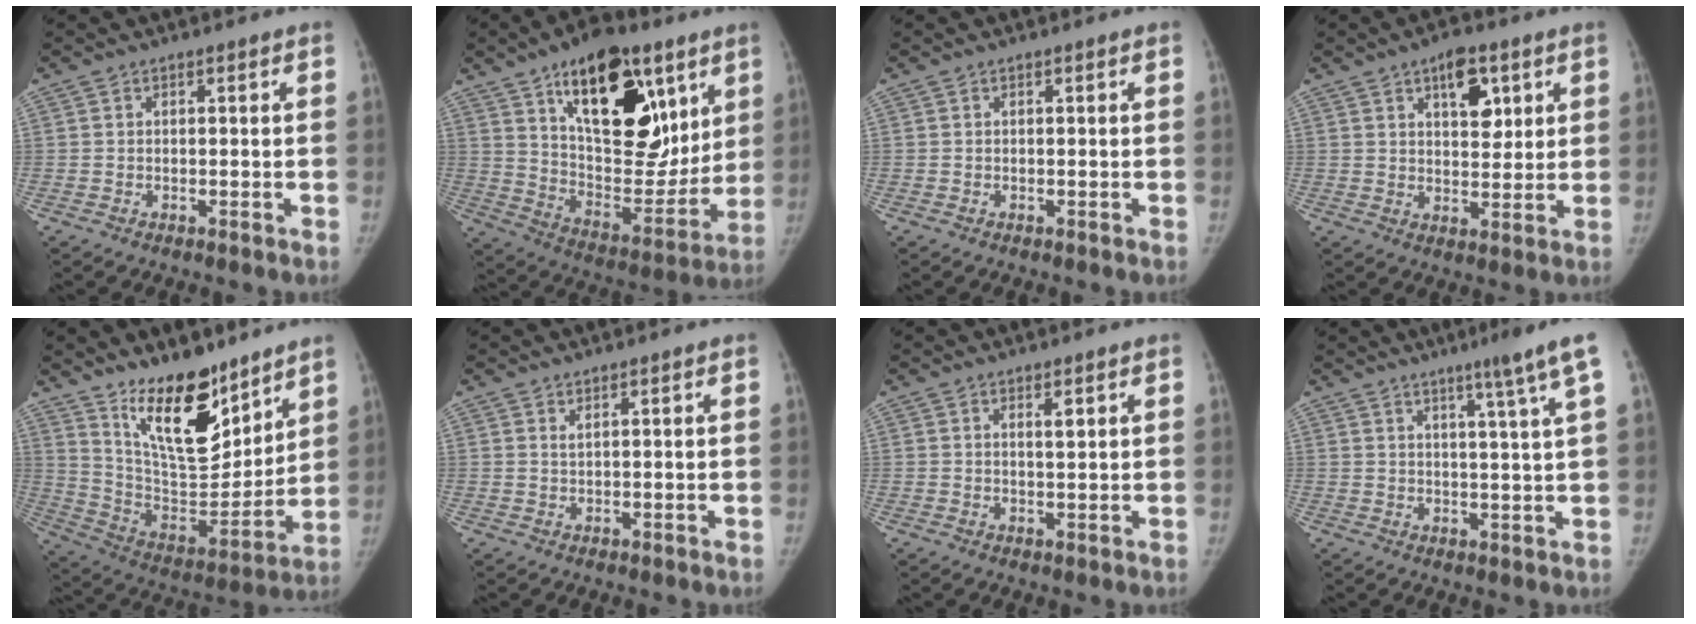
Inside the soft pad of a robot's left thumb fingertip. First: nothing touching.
{"total": 27.6, "force": [13.1, 14.0, 19.9], "torque": [-0.252, -0.040, 0.214]}
{"total": 0.0}
{"total": 8.3, "force": [4.0, 4.4, 5.8], "torque": [-0.055, -0.019, 0.059]}
{"total": 19.4, "force": [13.3, 7.8, 11.8], "torque": [-0.139, -0.100, 0.239]}
{"total": 0.8, "force": [0.6, 0.0, 0.5], "torque": [-0.010, -0.003, 0.012]}
{"total": 1.7, "force": [0.9, 0.4, 1.5], "torque": [-0.020, -0.006, 0.016]}
{"total": 7.7, "force": [4.6, -0.7, 6.2], "torque": [-0.083, -0.018, 0.060]}